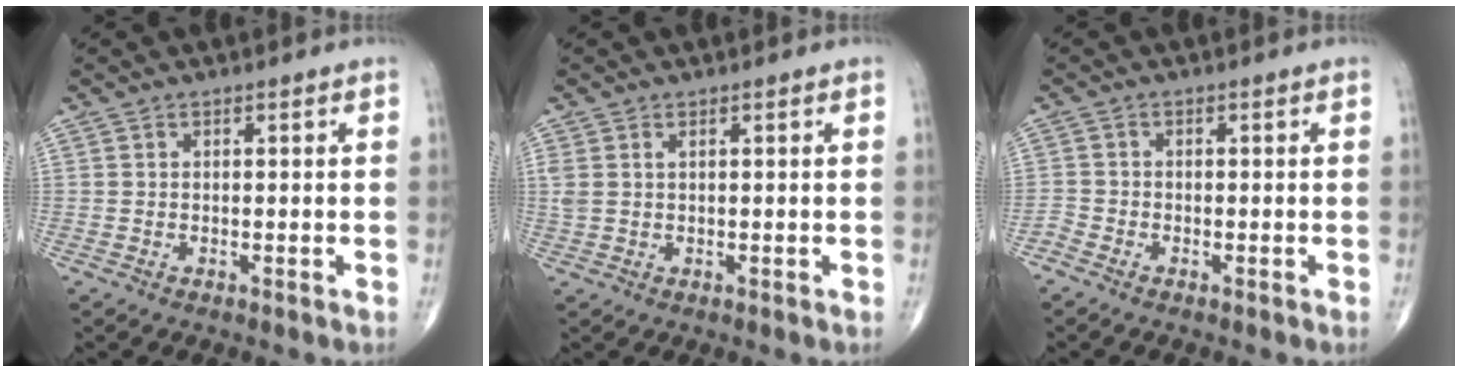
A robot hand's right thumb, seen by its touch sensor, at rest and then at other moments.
{"total": 2.1, "force": [0.8, 1.1, 1.6], "torque": [-0.051, 0.013, 0.023]}
{"total": 1.5, "force": [-1.4, 0.6, 0.2], "torque": [-0.005, -0.001, -0.033]}